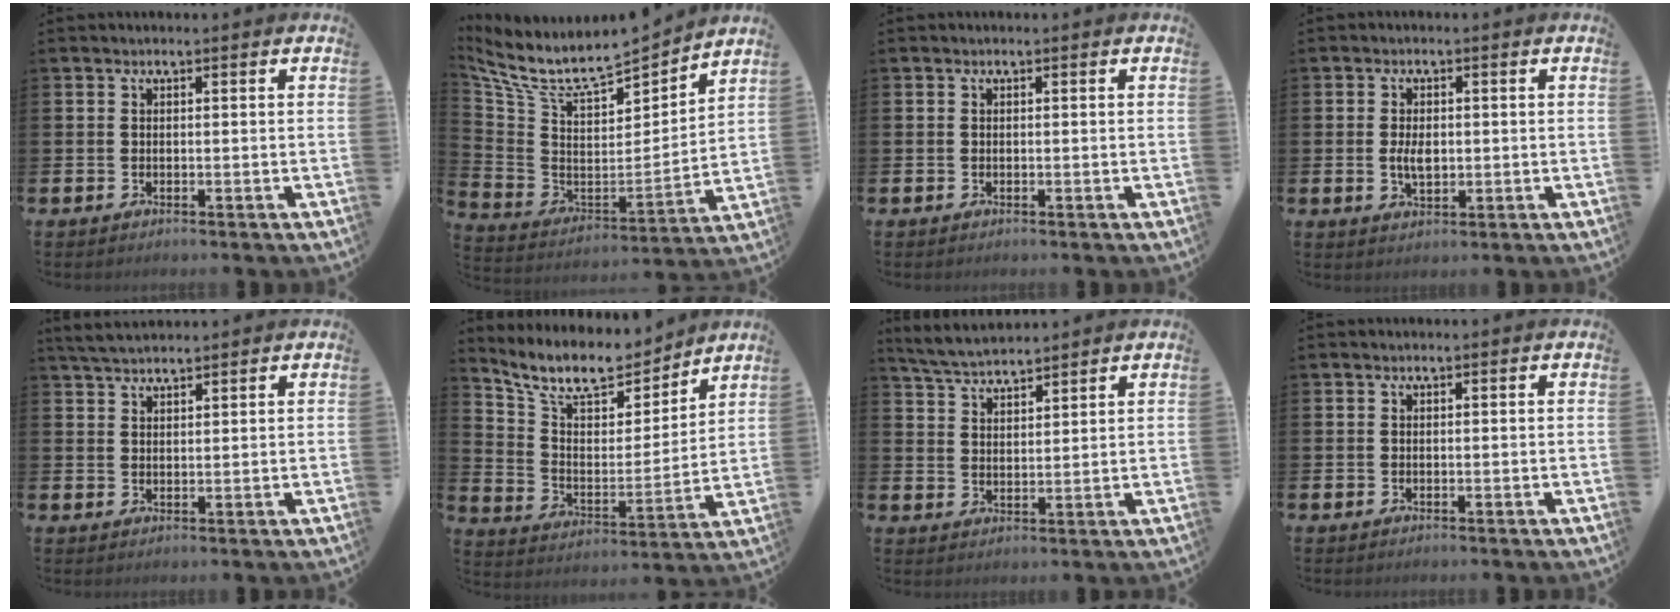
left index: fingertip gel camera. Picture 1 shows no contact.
{"total": 9.3, "force": [8.1, 2.3, 3.8], "torque": [-0.109, -0.062, 0.136]}
{"total": 0.0}
{"total": 3.2, "force": [0.2, 1.8, 2.7], "torque": [-0.028, -0.004, -0.001]}
{"total": 3.6, "force": [3.4, 0.5, 0.9], "torque": [-0.016, -0.013, 0.063]}
{"total": 10.8, "force": [9.6, 3.5, 3.4], "torque": [-0.098, -0.070, 0.168]}
{"total": 5.0, "force": [4.9, 0.3, 0.8], "torque": [-0.029, -0.024, 0.089]}
{"total": 0.0}